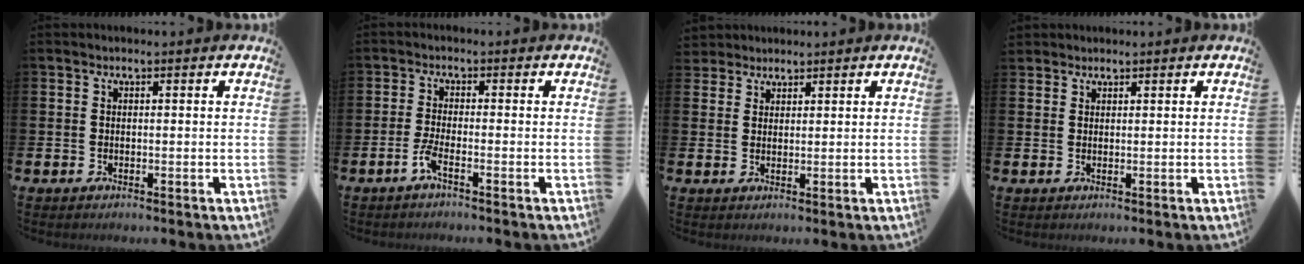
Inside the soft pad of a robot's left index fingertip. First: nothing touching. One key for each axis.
{"total": 2.0, "fx": -1.4, "fy": 0.1, "fz": 1.5, "tx": -0.041, "ty": 0.001, "tz": -0.027}
{"total": 2.9, "fx": 2.7, "fy": 1.1, "fz": -0.2, "tx": 0.005, "ty": -0.008, "tz": 0.050}
{"total": 1.6, "fx": 1.4, "fy": 0.7, "fz": -0.1, "tx": 0.007, "ty": 0.002, "tz": 0.026}